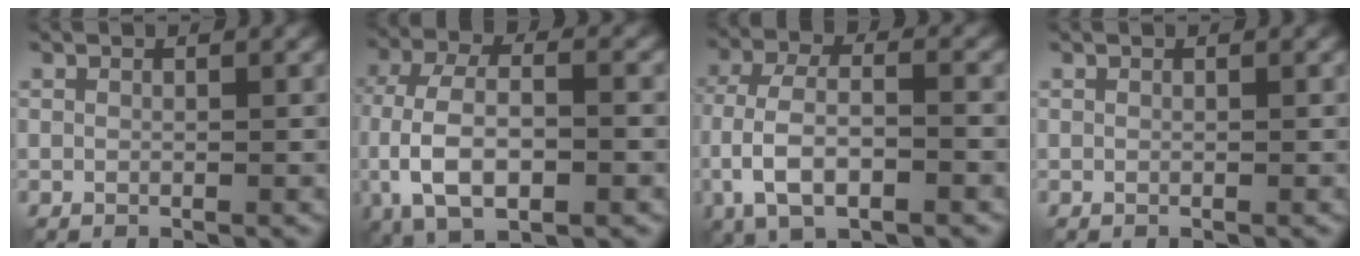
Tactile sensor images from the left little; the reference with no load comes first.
{"total": 9.1, "force": [-2.3, 4.4, 7.7], "torque": [-0.159, 0.002, -0.049]}
{"total": 7.0, "force": [-2.7, 3.0, 5.7], "torque": [-0.116, 0.003, -0.056]}
{"total": 0.0}